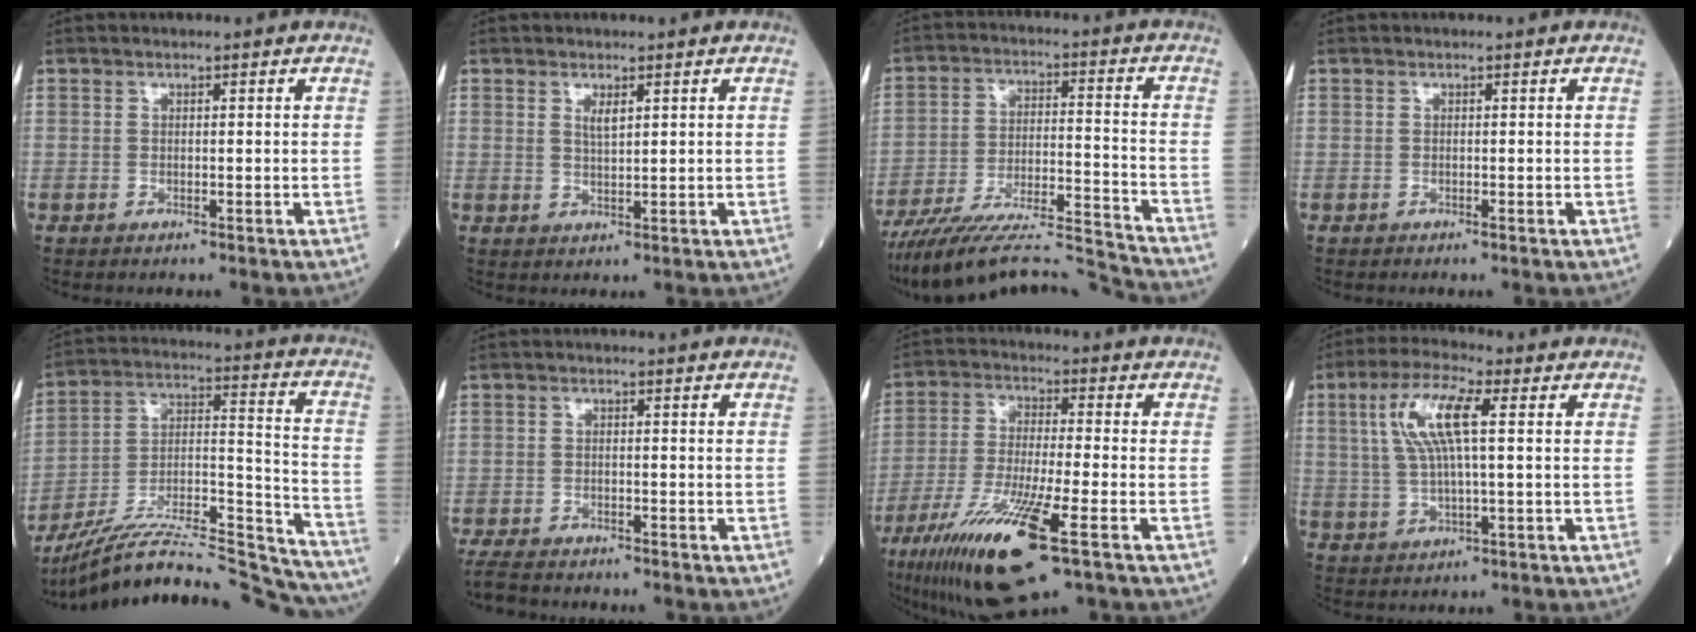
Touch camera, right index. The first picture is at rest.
{"total": 1.8, "force": [0.9, 0.4, 1.5], "torque": [-0.031, -0.004, 0.020]}
{"total": 17.5, "force": [-16.6, -0.7, 5.6], "torque": [-0.104, 0.002, -0.273]}
{"total": 0.0}
{"total": 29.4, "force": [-27.5, 1.8, 10.3], "torque": [-0.135, 0.004, -0.415]}
{"total": 4.7, "force": [-4.3, 0.8, 1.5], "torque": [-0.027, -0.014, -0.075]}
{"total": 15.8, "force": [-8.1, 1.6, 13.4], "torque": [-0.275, -0.040, -0.141]}
{"total": 9.1, "force": [2.3, 1.5, 8.6], "torque": [-0.184, 0.014, 0.045]}